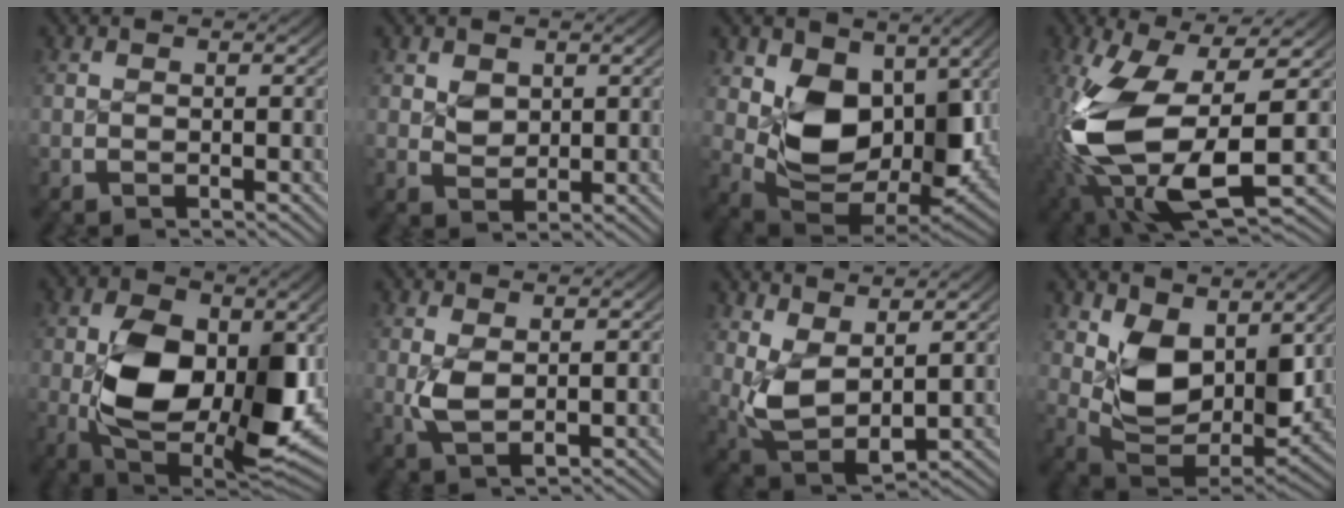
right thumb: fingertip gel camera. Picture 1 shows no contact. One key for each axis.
{"total": 2.2, "fx": 0.9, "fy": 1.6, "fz": 1.1, "tx": -0.026, "ty": -0.019, "tz": 0.029}
{"total": 13.0, "fx": -0.6, "fy": 8.8, "fz": 9.6, "tx": -0.204, "ty": -0.068, "tz": 0.017}
{"total": 17.1, "fx": -1.9, "fy": 10.0, "fz": 13.7, "tx": -0.327, "ty": -0.060, "tz": 0.008}
{"total": 16.1, "fx": -1.1, "fy": 9.7, "fz": 12.7, "tx": -0.262, "ty": -0.068, "tz": 0.012}
{"total": 3.2, "fx": 0.4, "fy": 1.9, "fz": 2.5, "tx": -0.065, "ty": -0.016, "tz": 0.019}
{"total": 7.9, "fx": 0.2, "fy": 5.6, "fz": 5.6, "tx": -0.148, "ty": -0.049, "tz": 0.027}
{"total": 9.4, "fx": 0.6, "fy": 5.7, "fz": 7.4, "tx": -0.170, "ty": -0.055, "tz": 0.030}